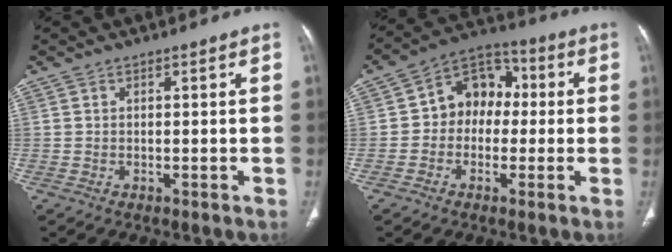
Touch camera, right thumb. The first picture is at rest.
{"total": 10.5, "force": [-0.1, 8.3, 6.5], "torque": [-0.062, 0.037, -0.018]}